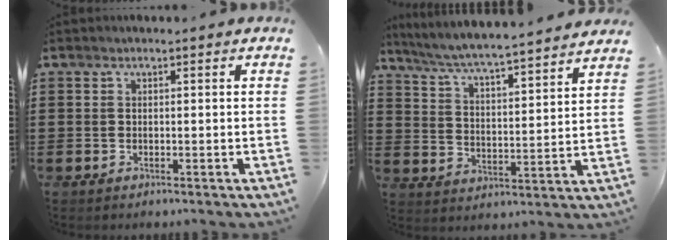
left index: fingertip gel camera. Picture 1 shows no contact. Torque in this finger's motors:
{"motor_torque": [0.29, 0.44, -0.05, 0.16]}